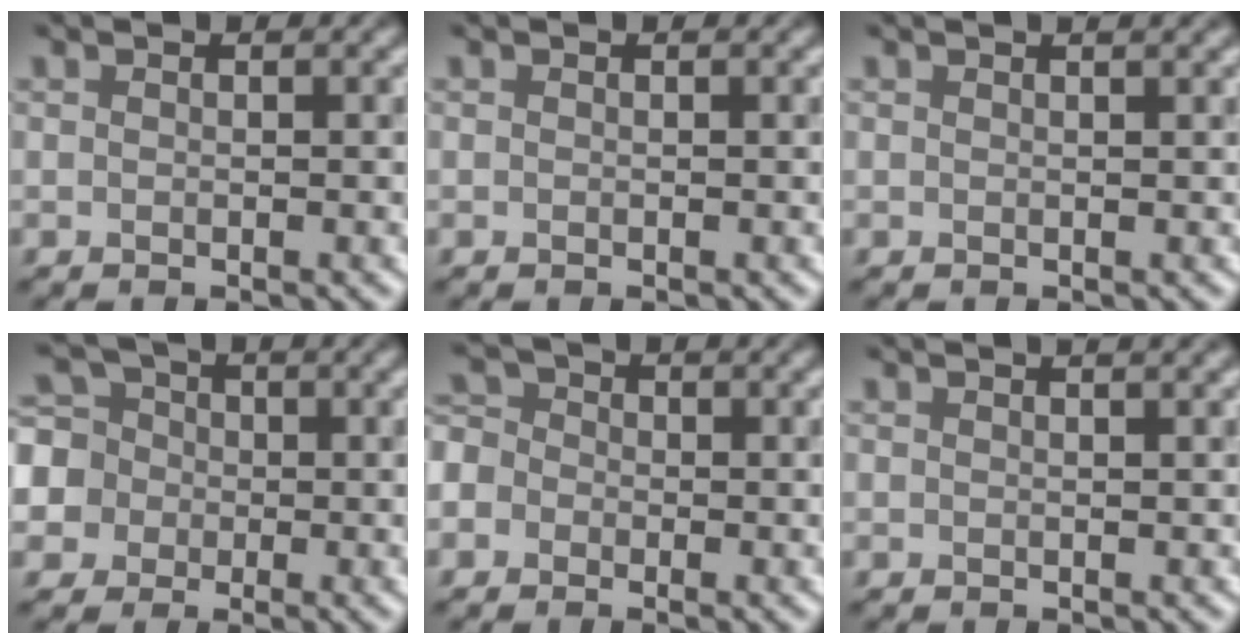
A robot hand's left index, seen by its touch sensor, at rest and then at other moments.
{"total": 0.0}
{"total": 1.1, "force": [0.8, 0.2, 0.7], "torque": [-0.004, -0.001, 0.000]}
{"total": 6.7, "force": [-1.3, 6.4, 1.5], "torque": [-0.046, 0.017, -0.057]}
{"total": 3.7, "force": [-1.6, 3.2, 0.9], "torque": [-0.009, 0.015, -0.050]}
{"total": 1.2, "force": [0.8, 0.2, 0.9], "torque": [-0.005, 0.001, 0.000]}